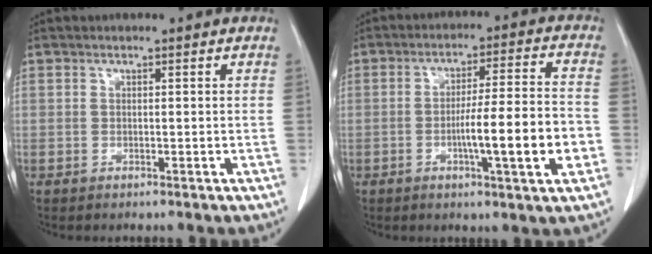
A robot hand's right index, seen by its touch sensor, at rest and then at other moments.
{"total": 11.8, "force": [-3.2, 0.2, 11.4], "torque": [-0.178, 0.001, -0.050]}